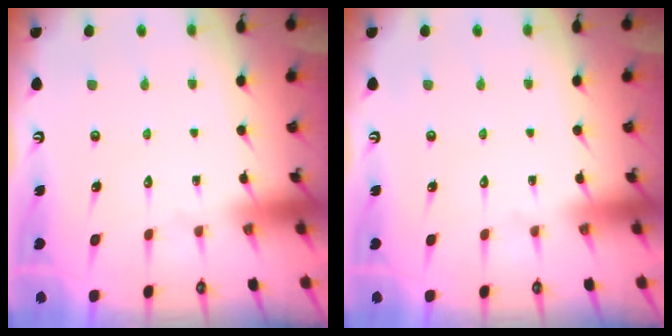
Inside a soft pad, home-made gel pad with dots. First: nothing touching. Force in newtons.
{"total": 0.0}